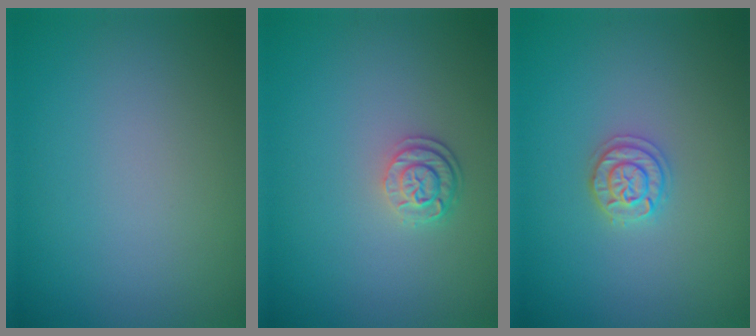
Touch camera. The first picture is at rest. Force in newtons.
{"total": 2.3, "press": 1.8, "slide": 1.4}
{"total": 1.9, "press": 1.8, "slide": 0.3}